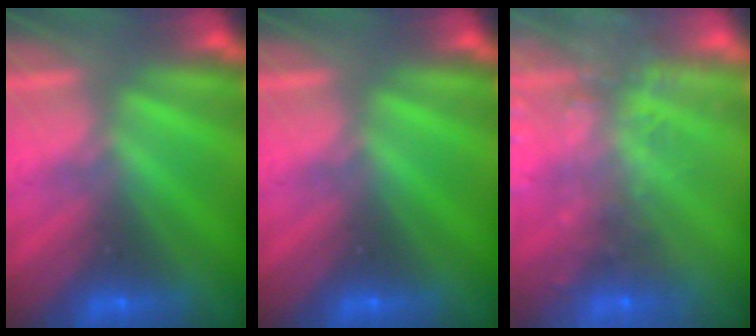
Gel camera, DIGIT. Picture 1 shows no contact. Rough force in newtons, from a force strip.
{"total": 0.0}
{"total": 9.4}